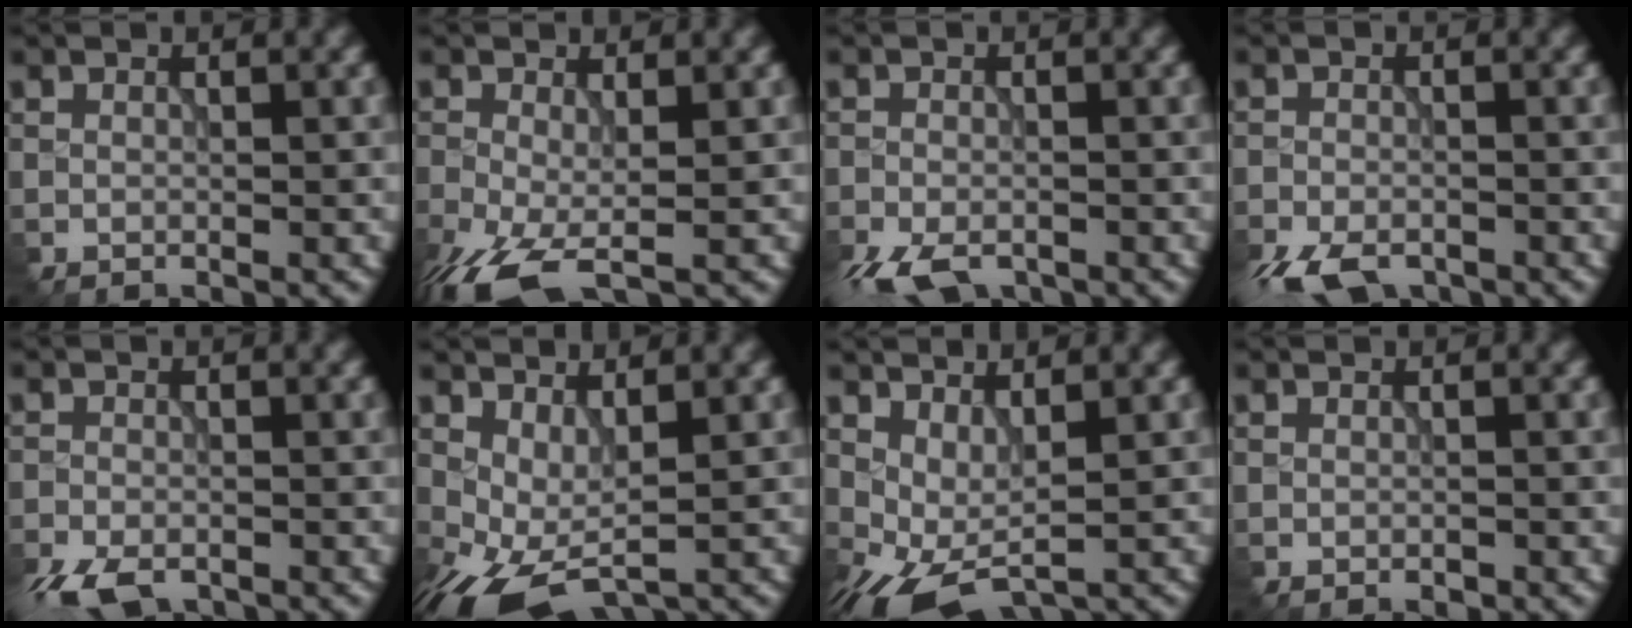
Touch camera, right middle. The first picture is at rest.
{"total": 6.1, "force": [-3.3, 2.3, 4.6], "torque": [-0.114, -0.022, -0.065]}
{"total": 5.2, "force": [-3.7, 2.2, 3.0], "torque": [-0.057, -0.017, -0.071]}
{"total": 5.6, "force": [-4.2, 2.3, 2.9], "torque": [-0.055, -0.020, -0.083]}
{"total": 4.7, "force": [-3.4, 2.0, 2.7], "torque": [-0.053, -0.016, -0.069]}
{"total": 5.4, "force": [-1.0, 2.6, 4.6], "torque": [-0.108, -0.002, -0.018]}
{"total": 4.5, "force": [-0.5, 2.1, 3.9], "torque": [-0.090, -0.001, -0.005]}
{"total": 0.7, "force": [-0.5, 0.3, 0.3], "torque": [-0.008, -0.002, -0.007]}